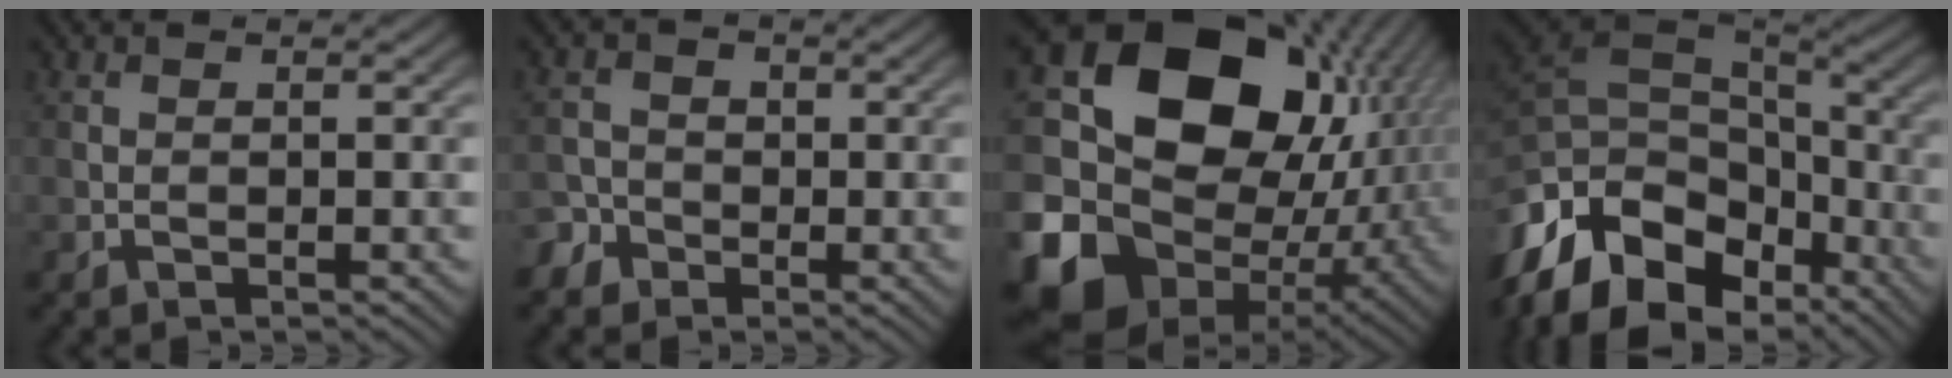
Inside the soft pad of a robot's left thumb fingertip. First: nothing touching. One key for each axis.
{"total": 4.1, "fx": -1.9, "fy": 3.6, "fz": 0.7, "tx": -0.002, "ty": 0.001, "tz": -0.051}
{"total": 19.9, "fx": -0.2, "fy": 16.0, "fz": 11.8, "tx": -0.260, "ty": -0.045, "tz": 0.030}
{"total": 17.7, "fx": -9.0, "fy": 11.3, "fz": 10.3, "tx": -0.263, "ty": -0.020, "tz": -0.141}